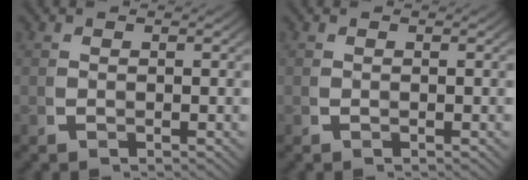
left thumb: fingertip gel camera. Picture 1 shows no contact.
{"total": 0.0}